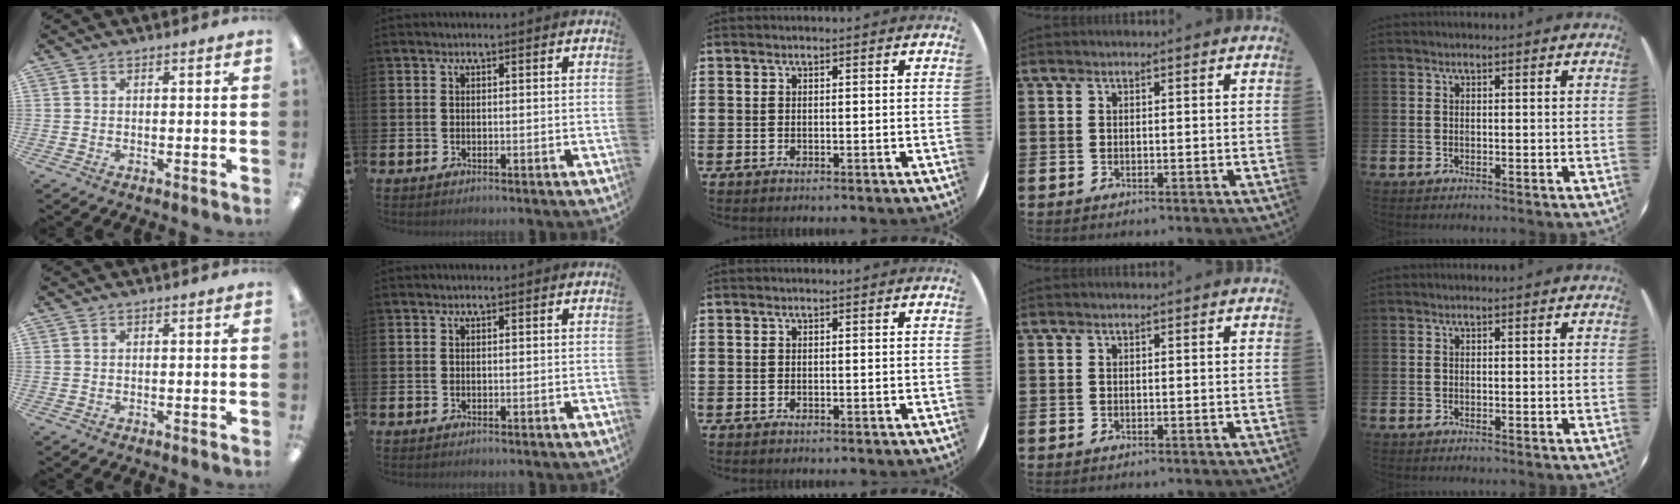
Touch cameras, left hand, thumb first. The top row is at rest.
{}